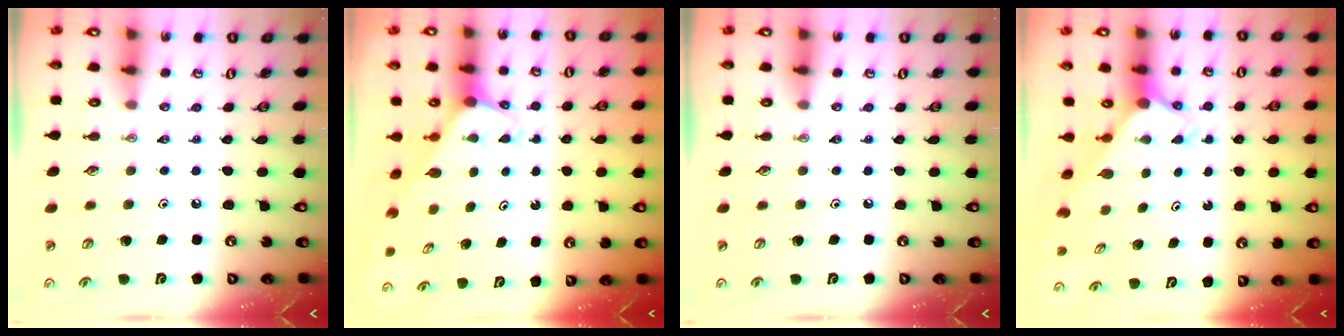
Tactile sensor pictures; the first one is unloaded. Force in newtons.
{"total": 2.1, "press": 2.1, "slide": 0.2}
{"total": 0.0}
{"total": 2.6, "press": 2.6, "slide": 0.2}